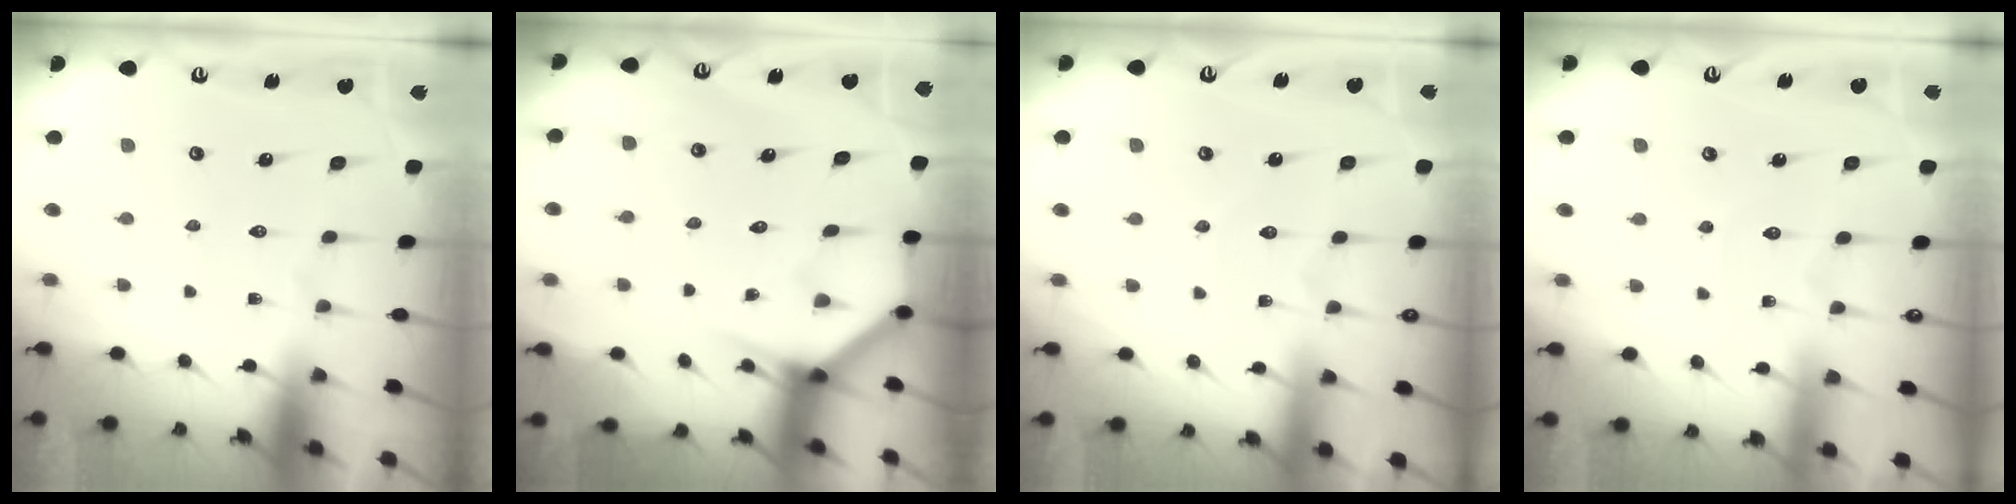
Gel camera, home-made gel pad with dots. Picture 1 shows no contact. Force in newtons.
{"total": 3.8, "press": 3.8, "slide": 0.2}
{"total": 3.7, "press": 3.7, "slide": 0.4}
{"total": 2.8, "press": 2.8, "slide": 0.3}